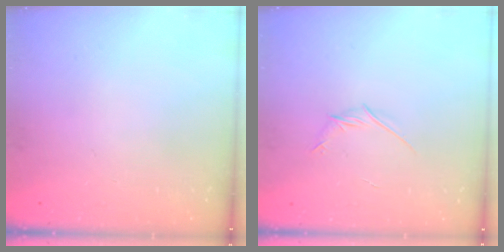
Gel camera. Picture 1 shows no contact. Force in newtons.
{"total": 3.3, "press": 3.2, "slide": 1.0}